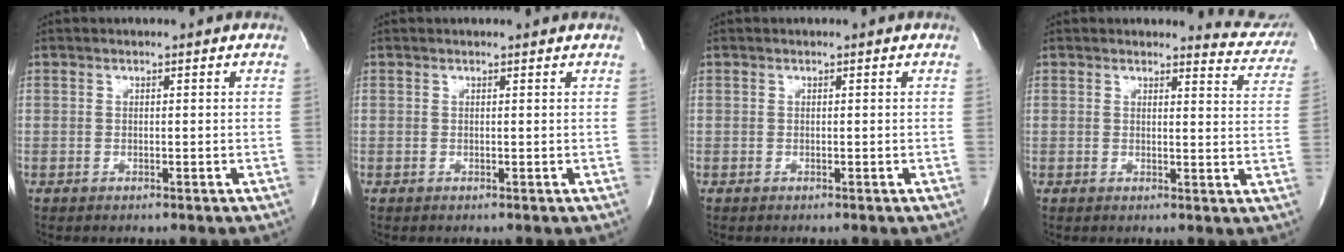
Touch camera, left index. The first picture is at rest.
{"total": 0.8, "force": [0.8, 0.2, -0.1], "torque": [-0.007, 0.002, 0.004]}
{"total": 0.0}
{"total": 6.6, "force": [6.5, 1.0, -0.8], "torque": [0.023, -0.061, 0.042]}